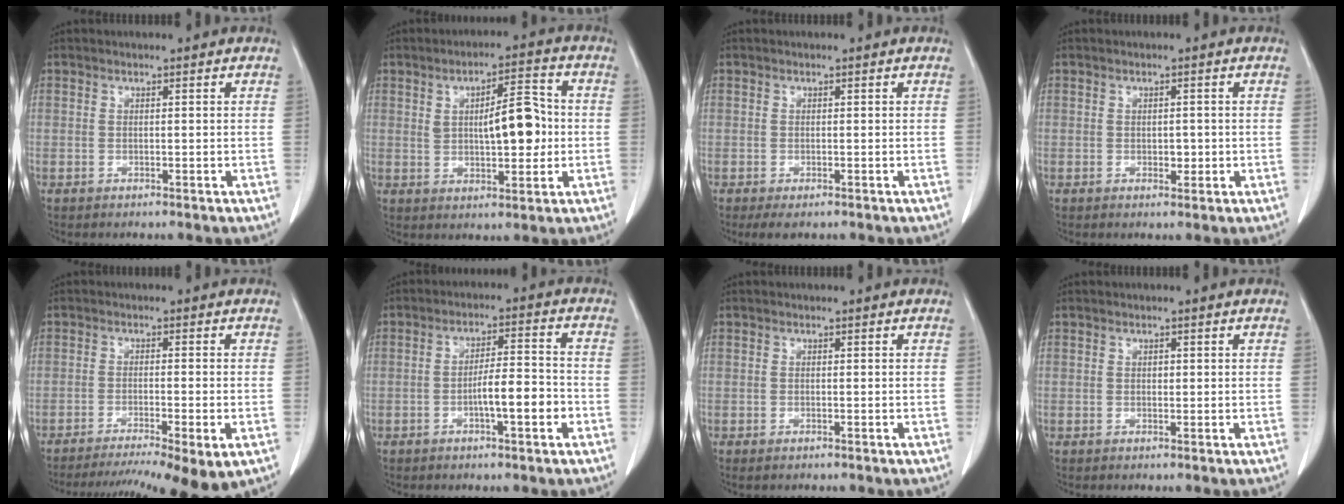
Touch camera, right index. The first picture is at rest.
{"total": 8.8, "force": [0.5, 2.9, 8.3], "torque": [-0.124, 0.012, 0.013]}
{"total": 2.1, "force": [-1.3, 1.0, 1.3], "torque": [-0.023, -0.004, -0.013]}
{"total": 1.7, "force": [-0.2, 1.2, 1.2], "torque": [-0.014, 0.001, 0.000]}
{"total": 14.5, "force": [-10.7, 1.3, 9.7], "torque": [-0.127, -0.026, -0.154]}
{"total": 6.7, "force": [-2.4, 1.0, 6.1], "torque": [-0.104, 0.011, -0.039]}
{"total": 0.6, "force": [-0.5, 0.1, 0.4], "torque": [-0.014, -0.003, -0.007]}
{"total": 0.5, "force": [0.1, 0.4, 0.3], "torque": [-0.006, 0.001, 0.001]}